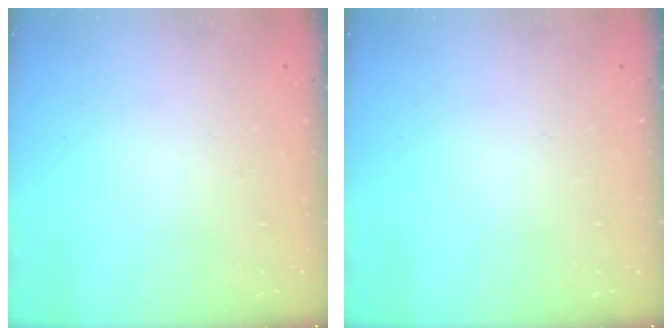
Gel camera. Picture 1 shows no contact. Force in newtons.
{"total": 0.0}